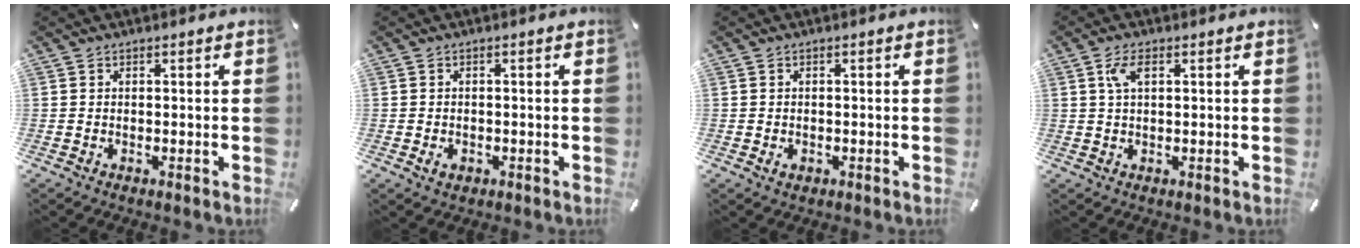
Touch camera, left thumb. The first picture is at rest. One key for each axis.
{"total": 1.7, "fx": -0.7, "fy": 1.3, "fz": 0.9, "tx": -0.017, "ty": 0.002, "tz": -0.012}
{"total": 1.1, "fx": -0.4, "fy": 0.9, "fz": 0.6, "tx": -0.011, "ty": 0.002, "tz": -0.009}
{"total": 4.0, "fx": 1.3, "fy": 1.6, "fz": 3.4, "tx": -0.079, "ty": 0.006, "tz": 0.018}